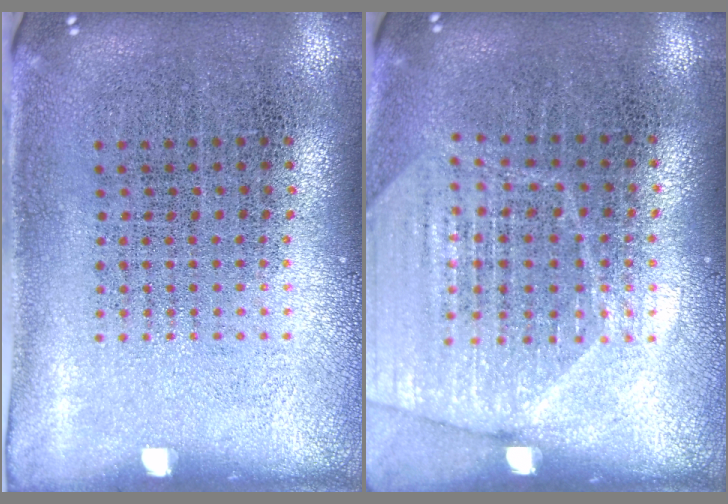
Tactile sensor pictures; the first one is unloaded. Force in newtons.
{"total": 1.7, "press": 1.6, "slide": 0.5}